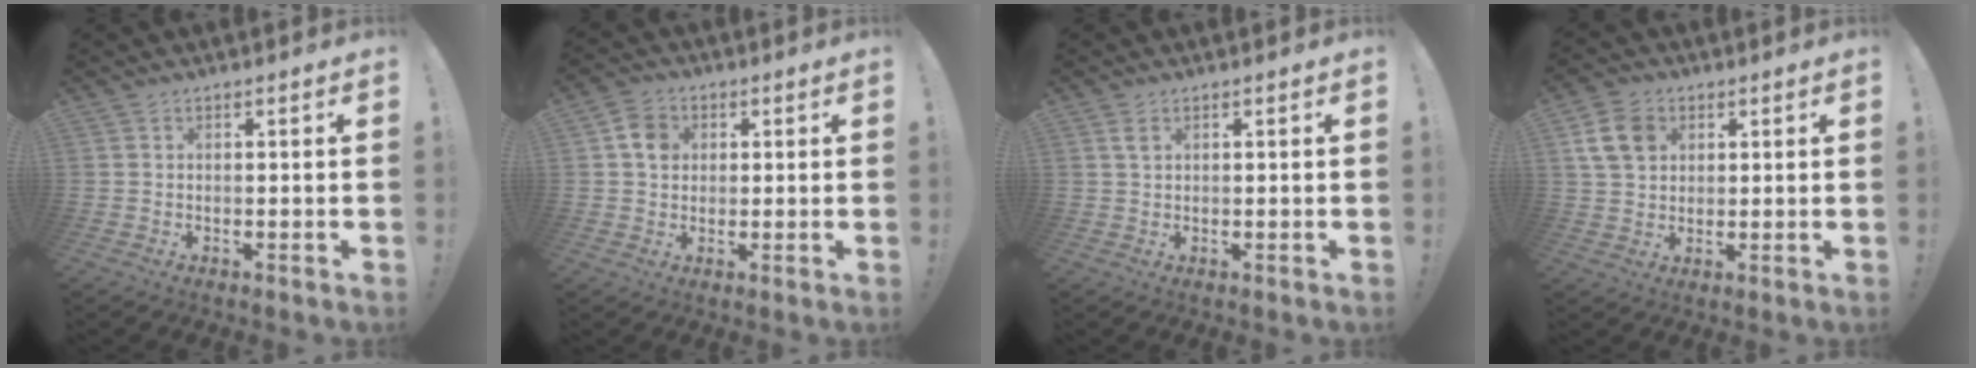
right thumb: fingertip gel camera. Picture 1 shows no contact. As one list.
[{"total": 6.8, "force": [1.8, 5.7, 3.3], "torque": [-0.041, 0.004, 0.035]}, {"total": 2.1, "force": [1.1, 0.8, 1.6], "torque": [-0.025, -0.002, 0.019]}, {"total": 9.8, "force": [3.6, 7.4, 5.3], "torque": [-0.105, -0.002, 0.073]}]